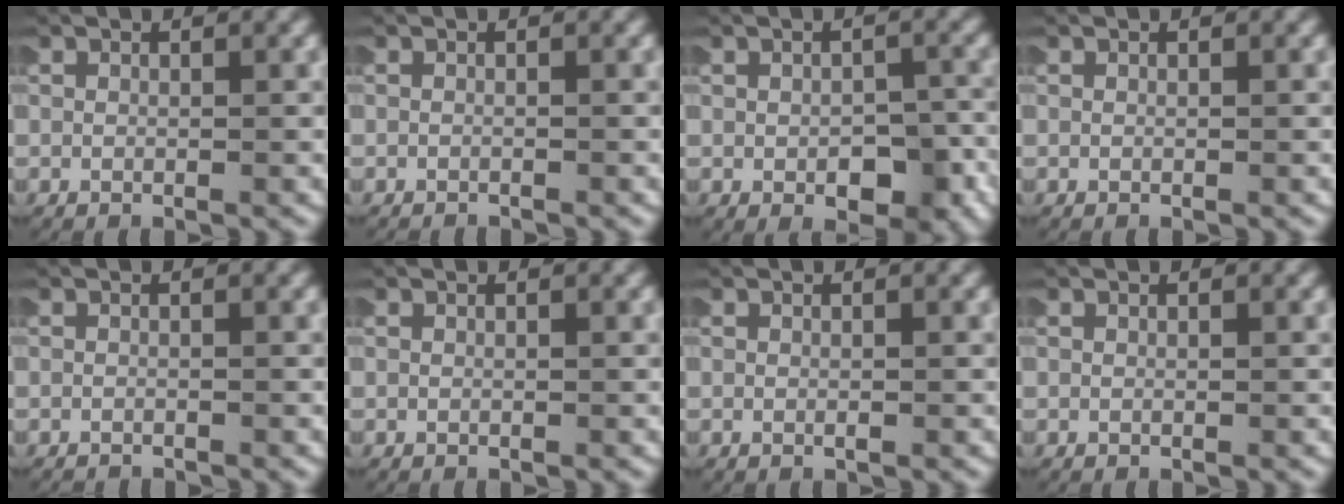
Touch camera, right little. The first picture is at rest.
{"total": 0.8, "force": [-0.7, 0.0, -0.2], "torque": [-0.004, -0.004, -0.008]}
{"total": 3.4, "force": [-2.1, 1.6, 2.2], "torque": [-0.023, -0.001, -0.032]}
{"total": 0.0}
{"total": 1.1, "force": [-1.0, 0.0, -0.2], "torque": [-0.006, -0.007, -0.013]}
{"total": 0.0}
{"total": 0.0}
{"total": 0.0}